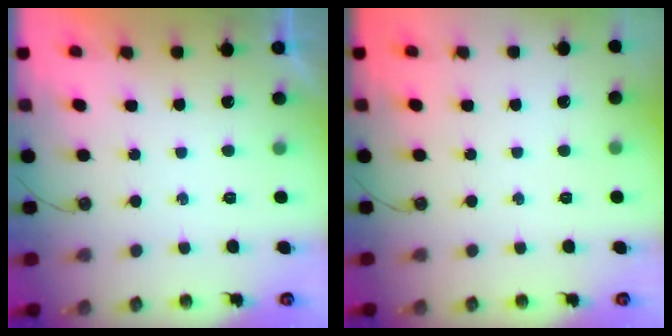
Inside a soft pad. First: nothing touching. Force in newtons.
{"total": 0.0}